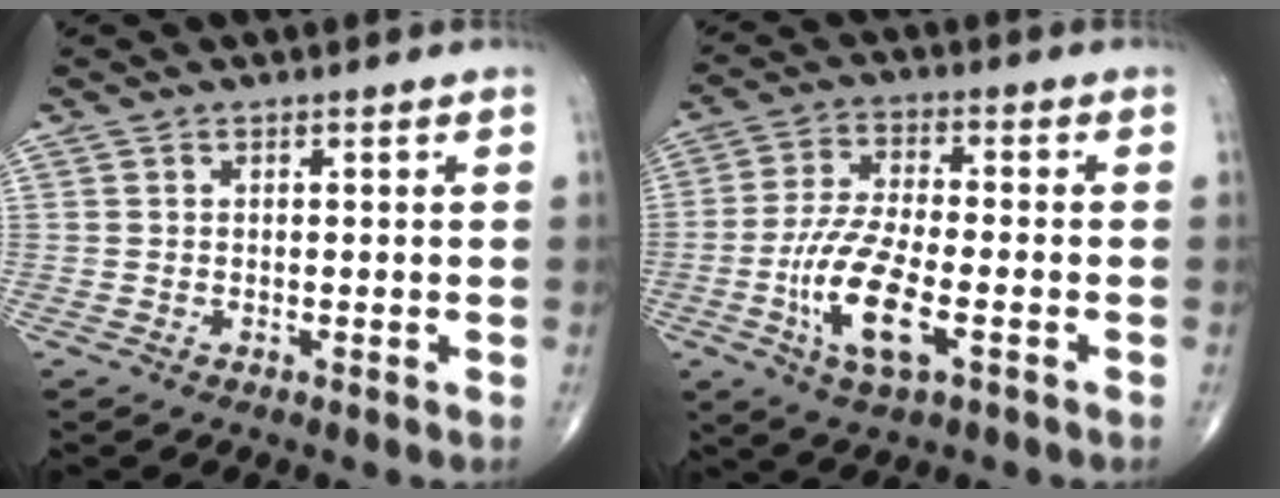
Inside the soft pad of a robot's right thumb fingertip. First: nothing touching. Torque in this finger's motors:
{"motor_torque": [2.43, 2.58, 1.05, -0.18, 0.38]}